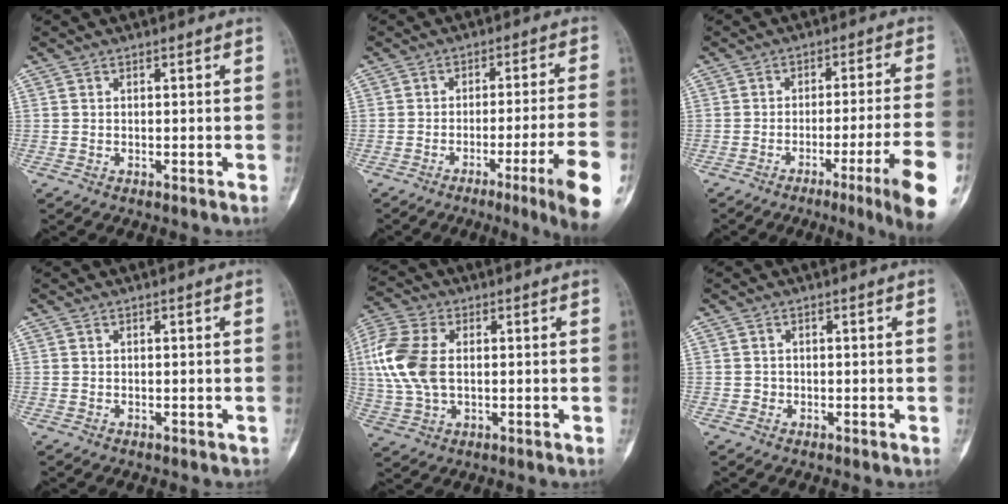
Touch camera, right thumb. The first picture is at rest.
{"total": 13.0, "force": [-6.0, -0.1, 11.6], "torque": [-0.158, 0.004, -0.085]}
{"total": 13.5, "force": [-6.2, 0.0, 12.0], "torque": [-0.158, 0.008, -0.088]}
{"total": 0.0}
{"total": 13.0, "force": [1.4, 8.1, 10.1], "torque": [-0.234, 0.011, 0.027]}
{"total": 0.7, "force": [-0.2, 0.7, 0.1], "torque": [0.004, 0.004, -0.005]}